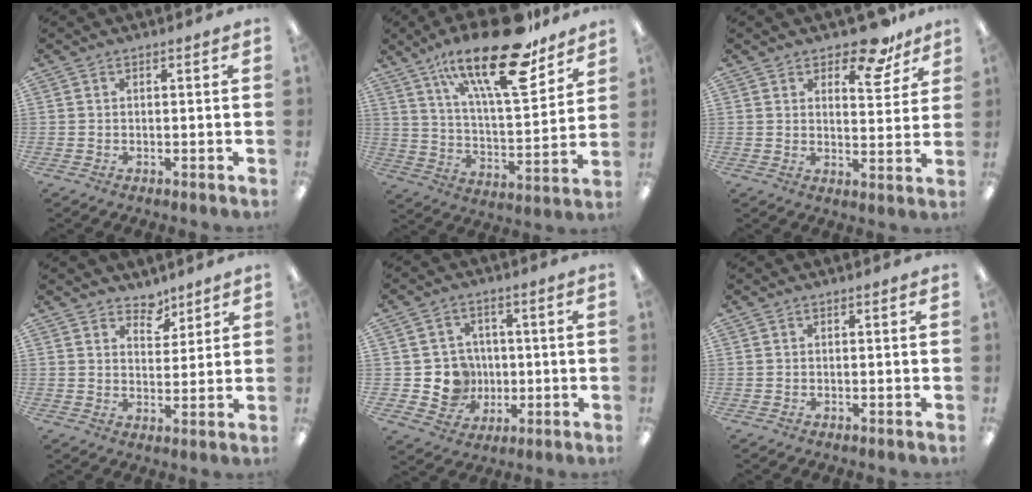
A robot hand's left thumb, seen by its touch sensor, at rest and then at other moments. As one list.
[{"total": 25.4, "force": [16.3, 8.4, 17.7], "torque": [-0.278, -0.093, 0.265]}, {"total": 10.0, "force": [7.7, 4.0, 4.8], "torque": [-0.054, -0.048, 0.133]}, {"total": 5.3, "force": [4.5, 2.7, 0.9], "torque": [0.001, -0.030, 0.078]}, {"total": 8.1, "force": [-0.4, 7.9, 2.0], "torque": [-0.044, 0.005, 0.001]}, {"total": 0.0}]